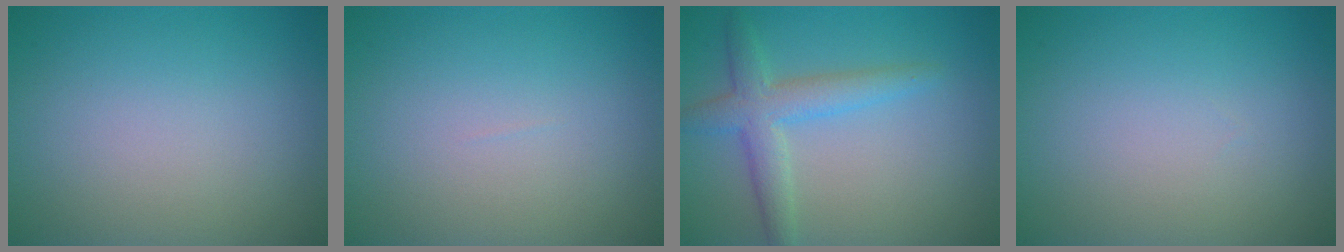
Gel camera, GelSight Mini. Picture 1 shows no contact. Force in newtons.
{"total": 0.0}
{"total": 3.7, "press": 3.7, "slide": 0.2}
{"total": 0.0}